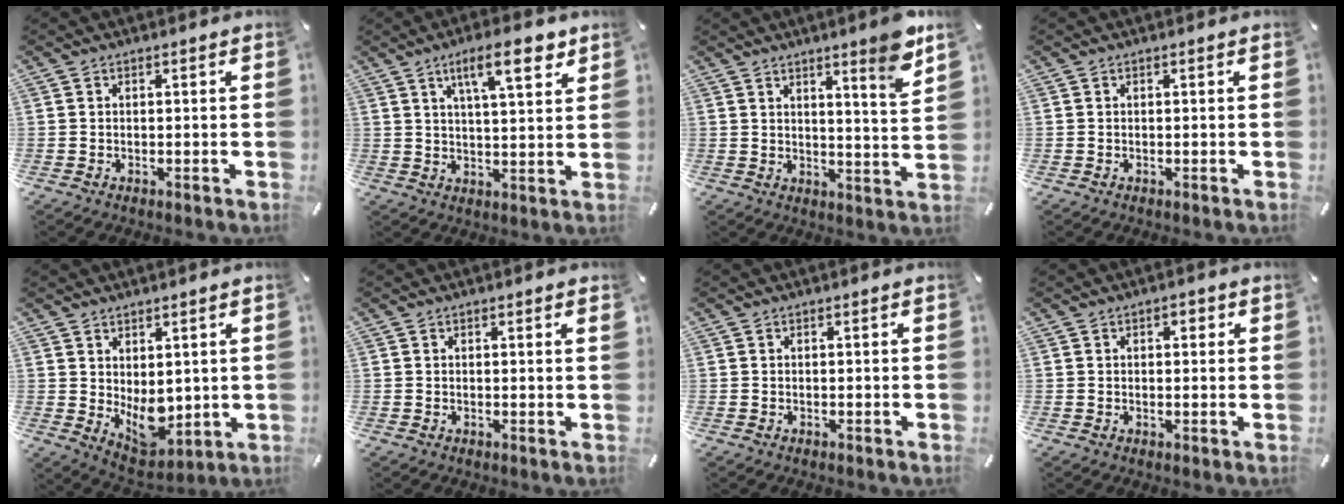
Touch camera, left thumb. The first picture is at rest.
{"total": 11.4, "force": [6.2, 3.4, 8.9], "torque": [-0.135, -0.019, 0.100]}
{"total": 8.4, "force": [6.5, 0.1, 5.4], "torque": [-0.080, -0.050, 0.103]}
{"total": 0.0}
{"total": 7.7, "force": [0.6, 5.9, 4.9], "torque": [-0.056, -0.013, 0.017]}
{"total": 0.7, "force": [0.4, 0.0, 0.5], "torque": [-0.010, -0.001, 0.007]}
{"total": 0.0}
{"total": 2.1, "force": [0.7, 1.5, 1.3], "torque": [-0.021, 0.004, 0.007]}